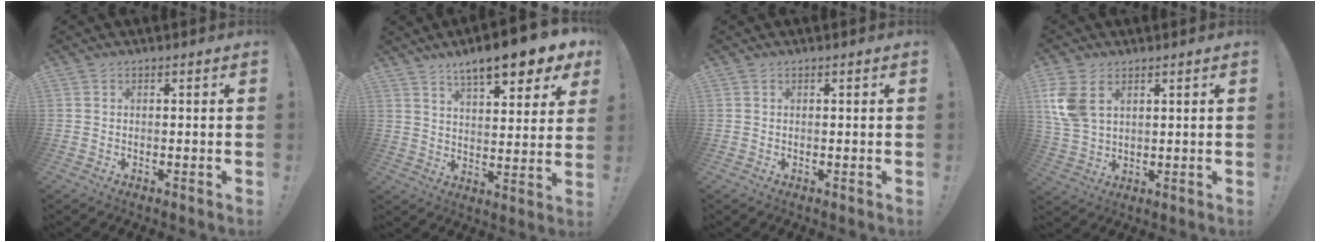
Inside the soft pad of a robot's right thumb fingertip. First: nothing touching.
{"total": 11.6, "force": [8.5, 2.5, 7.5], "torque": [-0.114, -0.058, 0.139]}
{"total": 0.0}
{"total": 9.1, "force": [3.8, 5.8, 5.8], "torque": [-0.120, -0.011, 0.074]}